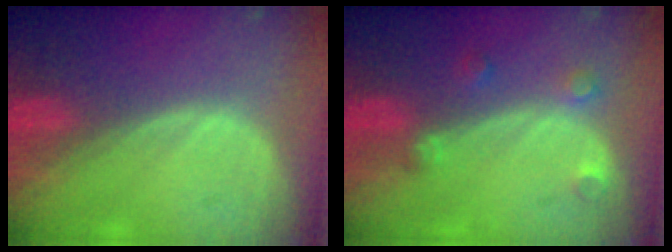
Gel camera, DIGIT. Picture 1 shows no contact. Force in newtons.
{"total": 2.6, "press": 2.6, "slide": 0.5}